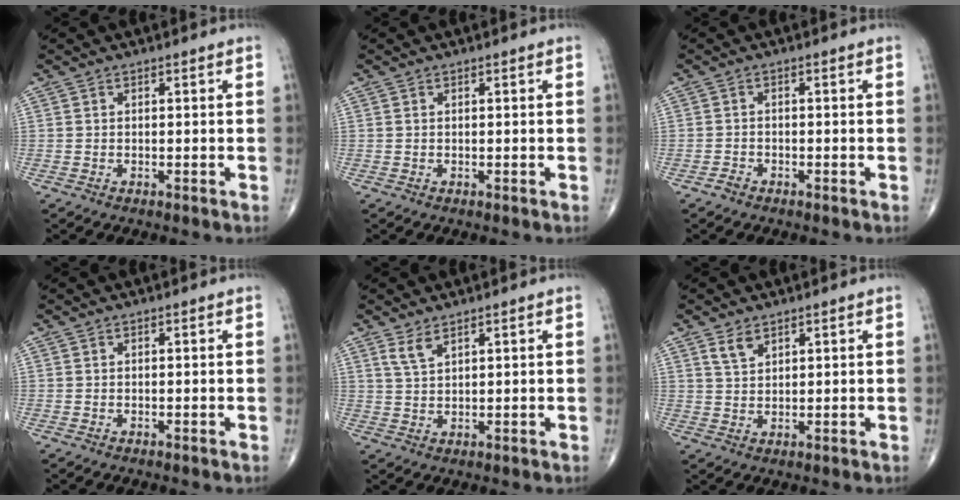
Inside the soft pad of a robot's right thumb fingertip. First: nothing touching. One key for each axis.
{"total": 0.0}
{"total": 1.2, "fx": -1.0, "fy": 0.7, "fz": 0.3, "tx": -0.007, "ty": 0.005, "tz": -0.020}
{"total": 0.0}
{"total": 3.0, "fx": 2.1, "fy": 1.0, "fz": 1.9, "tx": -0.038, "ty": -0.009, "tz": 0.049}
{"total": 3.1, "fx": 2.1, "fy": 1.7, "fz": 1.6, "tx": -0.026, "ty": -0.011, "tz": 0.046}